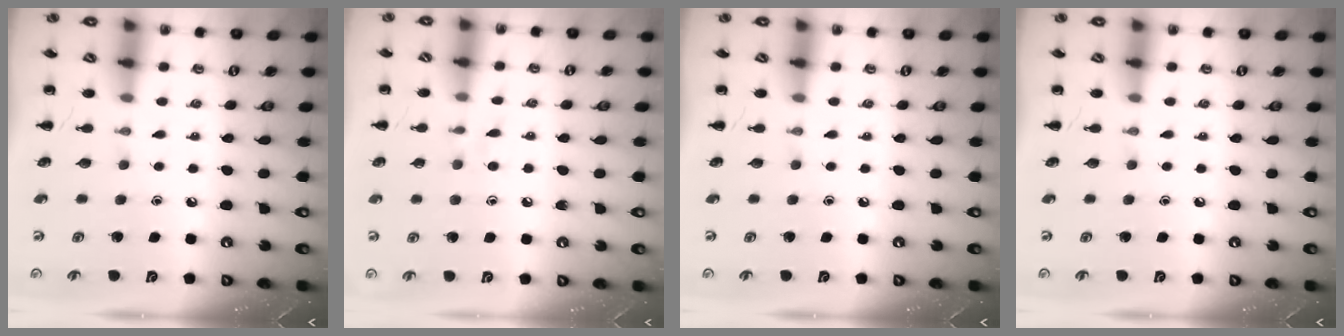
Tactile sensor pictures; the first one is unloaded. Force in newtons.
{"total": 4.3, "press": 3.8, "slide": 1.9}
{"total": 0.0}
{"total": 0.0}